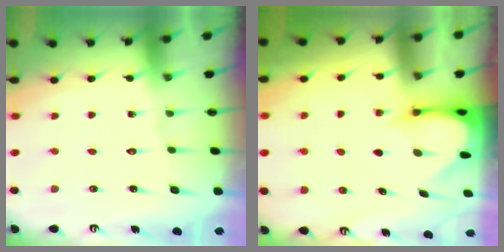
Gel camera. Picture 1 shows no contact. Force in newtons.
{"total": 3.3, "press": 3.3, "slide": 0.3}